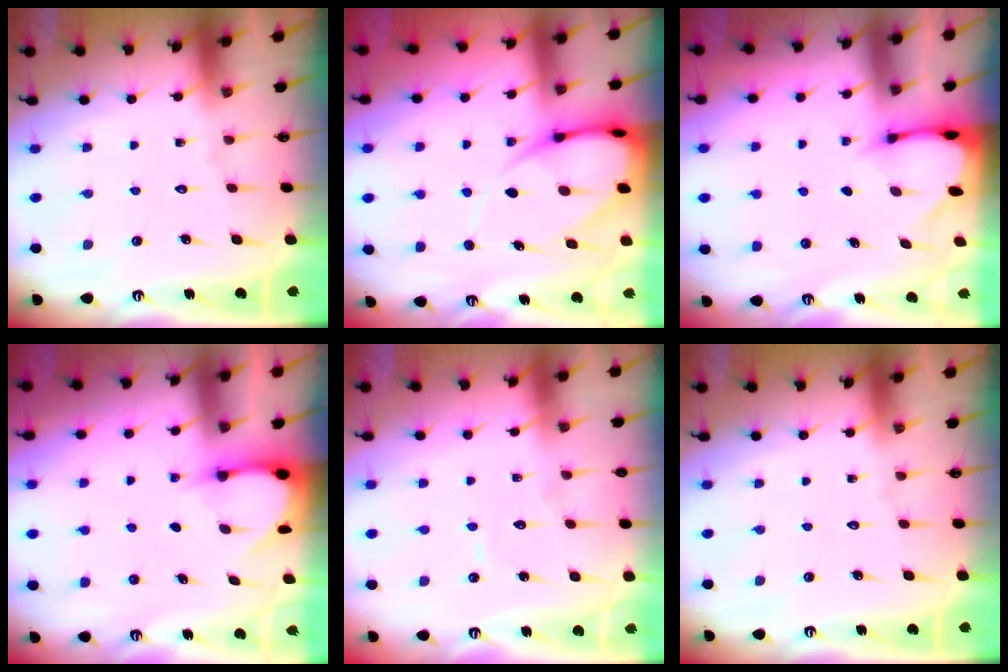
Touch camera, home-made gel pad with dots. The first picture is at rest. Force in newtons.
{"total": 10.9, "press": 10.8, "slide": 1.2}
{"total": 2.5, "press": 2.5, "slide": 0.0}
{"total": 3.1, "press": 3.1, "slide": 0.3}
{"total": 3.9, "press": 3.9, "slide": 0.4}
{"total": 0.0}